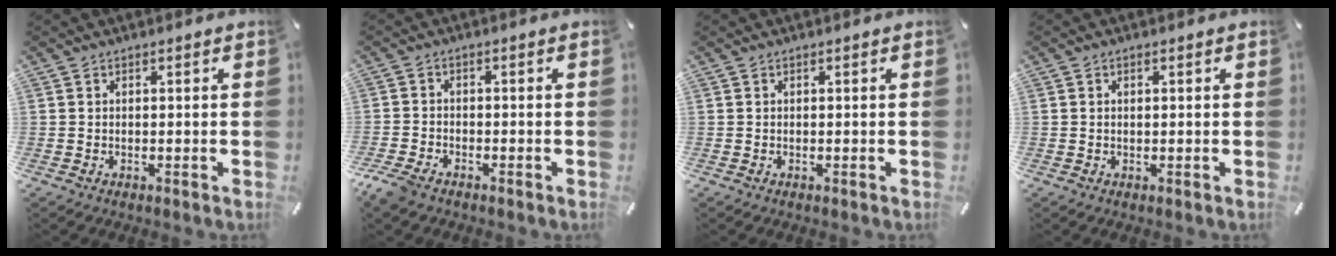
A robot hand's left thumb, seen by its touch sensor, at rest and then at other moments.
{"total": 3.6, "force": [-2.8, 1.6, 1.4], "torque": [-0.048, 0.006, -0.061]}
{"total": 0.0}
{"total": 0.7, "force": [0.1, 0.4, 0.6], "torque": [-0.013, 0.001, 0.001]}